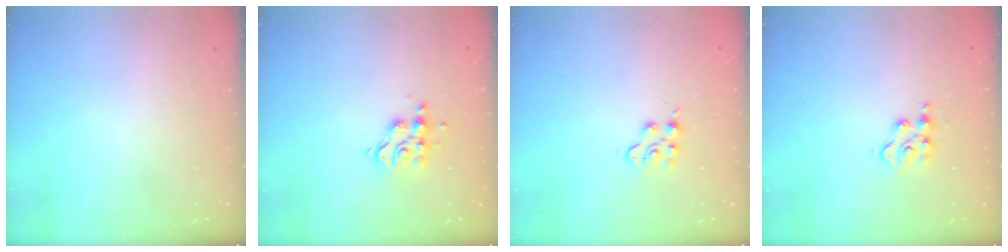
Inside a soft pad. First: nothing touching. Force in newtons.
{"total": 7.1, "press": 7.1, "slide": 0.5}
{"total": 4.6, "press": 4.6, "slide": 0.5}
{"total": 5.1, "press": 5.1, "slide": 0.4}